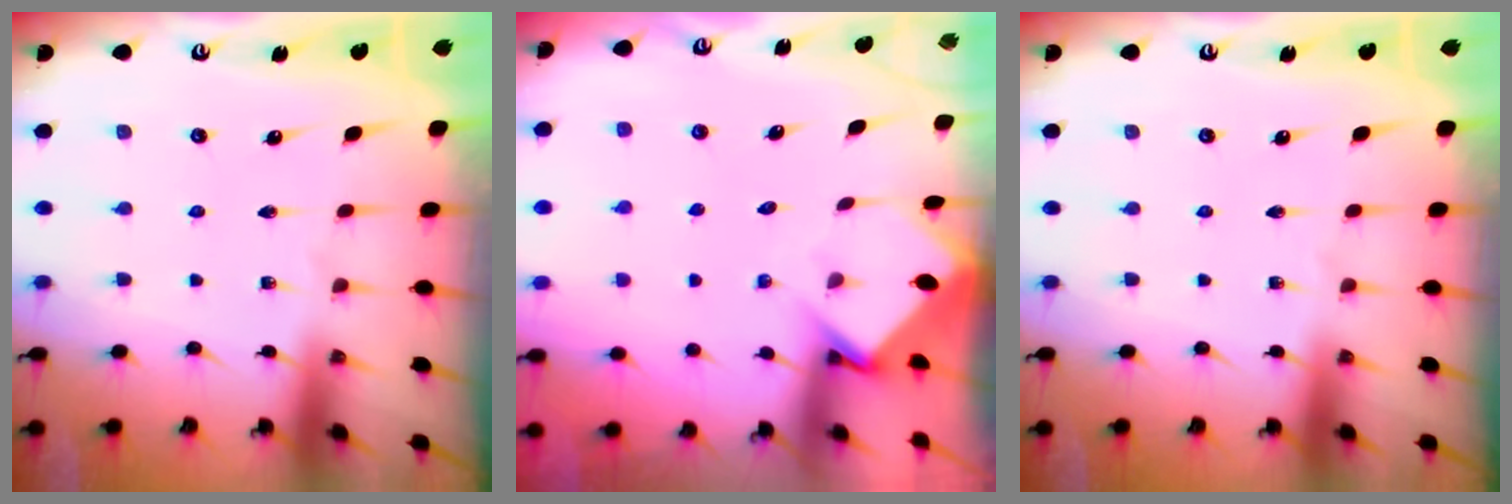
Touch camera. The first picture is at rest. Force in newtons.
{"total": 3.7, "press": 3.7, "slide": 0.3}
{"total": 0.0}